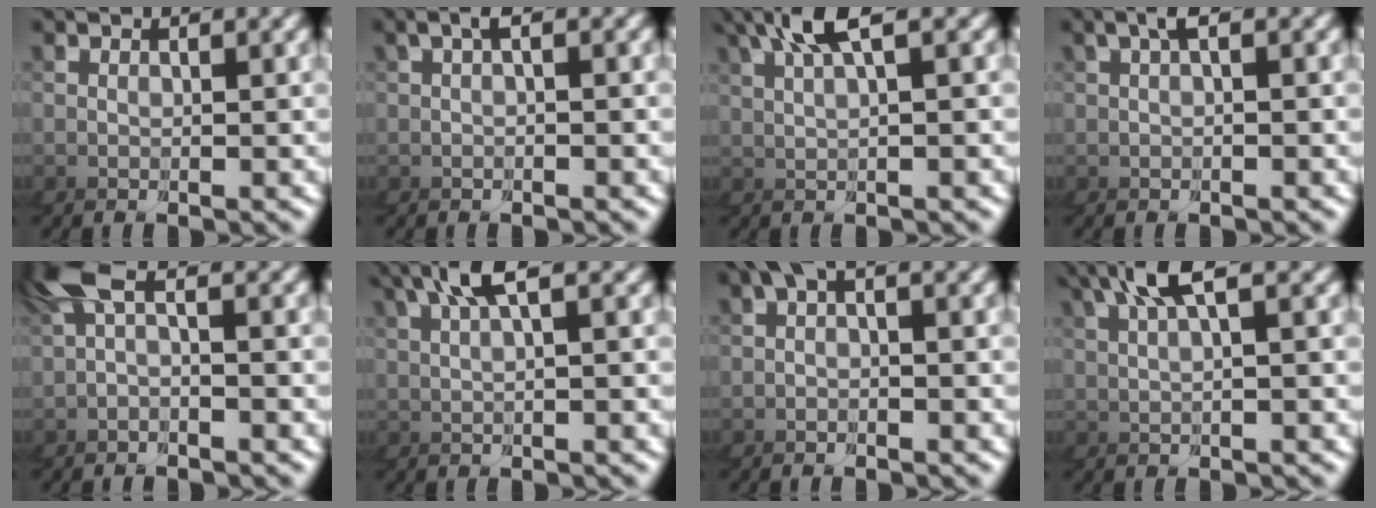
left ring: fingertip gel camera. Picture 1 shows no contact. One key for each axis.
{"total": 1.7, "fx": -0.8, "fy": -0.8, "fz": 1.2, "tx": -0.030, "ty": 0.008, "tz": -0.011}
{"total": 2.9, "fx": 1.7, "fy": -0.9, "fz": 2.1, "tx": -0.065, "ty": 0.012, "tz": 0.029}
{"total": 1.6, "fx": -0.6, "fy": -1.0, "fz": 1.0, "tx": -0.026, "ty": 0.011, "tz": -0.010}
{"total": 2.2, "fx": -1.5, "fy": -0.1, "fz": 1.6, "tx": -0.071, "ty": -0.006, "tz": -0.014}
{"total": 2.5, "fx": 1.0, "fy": -1.0, "fz": 2.1, "tx": -0.061, "ty": 0.012, "tz": 0.019}
{"total": 1.2, "fx": -1.0, "fy": 0.0, "fz": 0.7, "tx": -0.053, "ty": -0.007, "tz": -0.009}
{"total": 2.8, "fx": 1.3, "fy": -1.0, "fz": 2.3, "tx": -0.064, "ty": 0.013, "tz": 0.021}